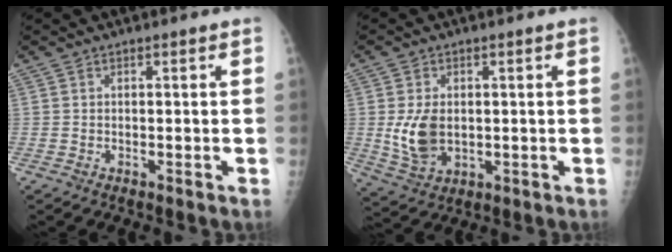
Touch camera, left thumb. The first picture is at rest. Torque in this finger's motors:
{"motor_torque": [0.77, 0.86, 0.34, -0.35, 0.09]}